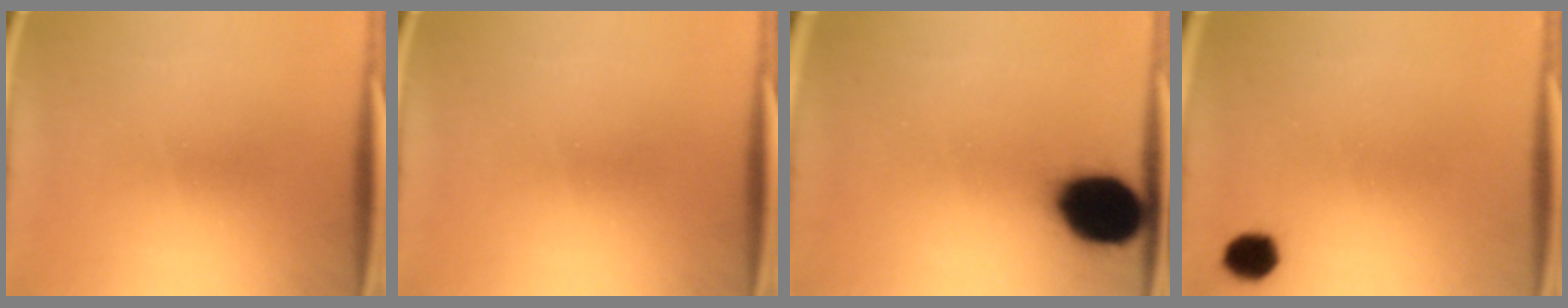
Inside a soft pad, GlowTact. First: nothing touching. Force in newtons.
{"total": 0.0}
{"total": 17.1}
{"total": 3.2}